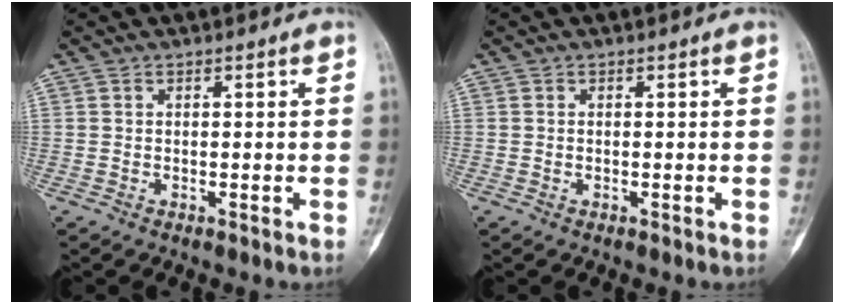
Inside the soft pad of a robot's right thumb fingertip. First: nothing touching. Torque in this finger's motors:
{"motor_torque": [-0.48, -0.40, -0.28, 0.00, 0.00]}